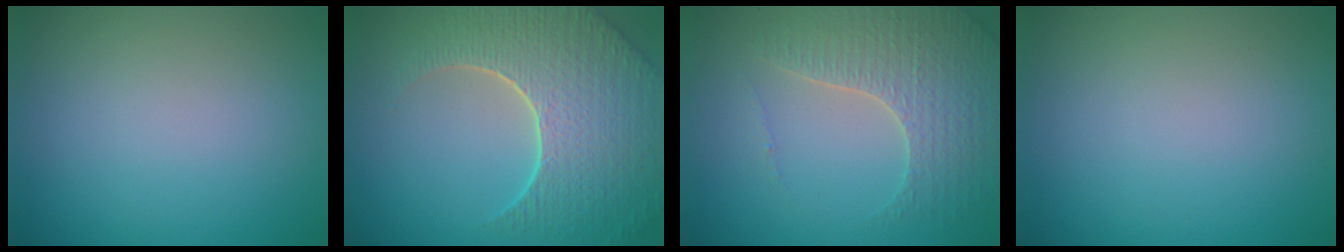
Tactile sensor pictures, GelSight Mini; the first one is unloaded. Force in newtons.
{"total": 8.8, "press": 6.1, "slide": 6.4}
{"total": 4.3, "press": 4.0, "slide": 1.5}
{"total": 0.0}